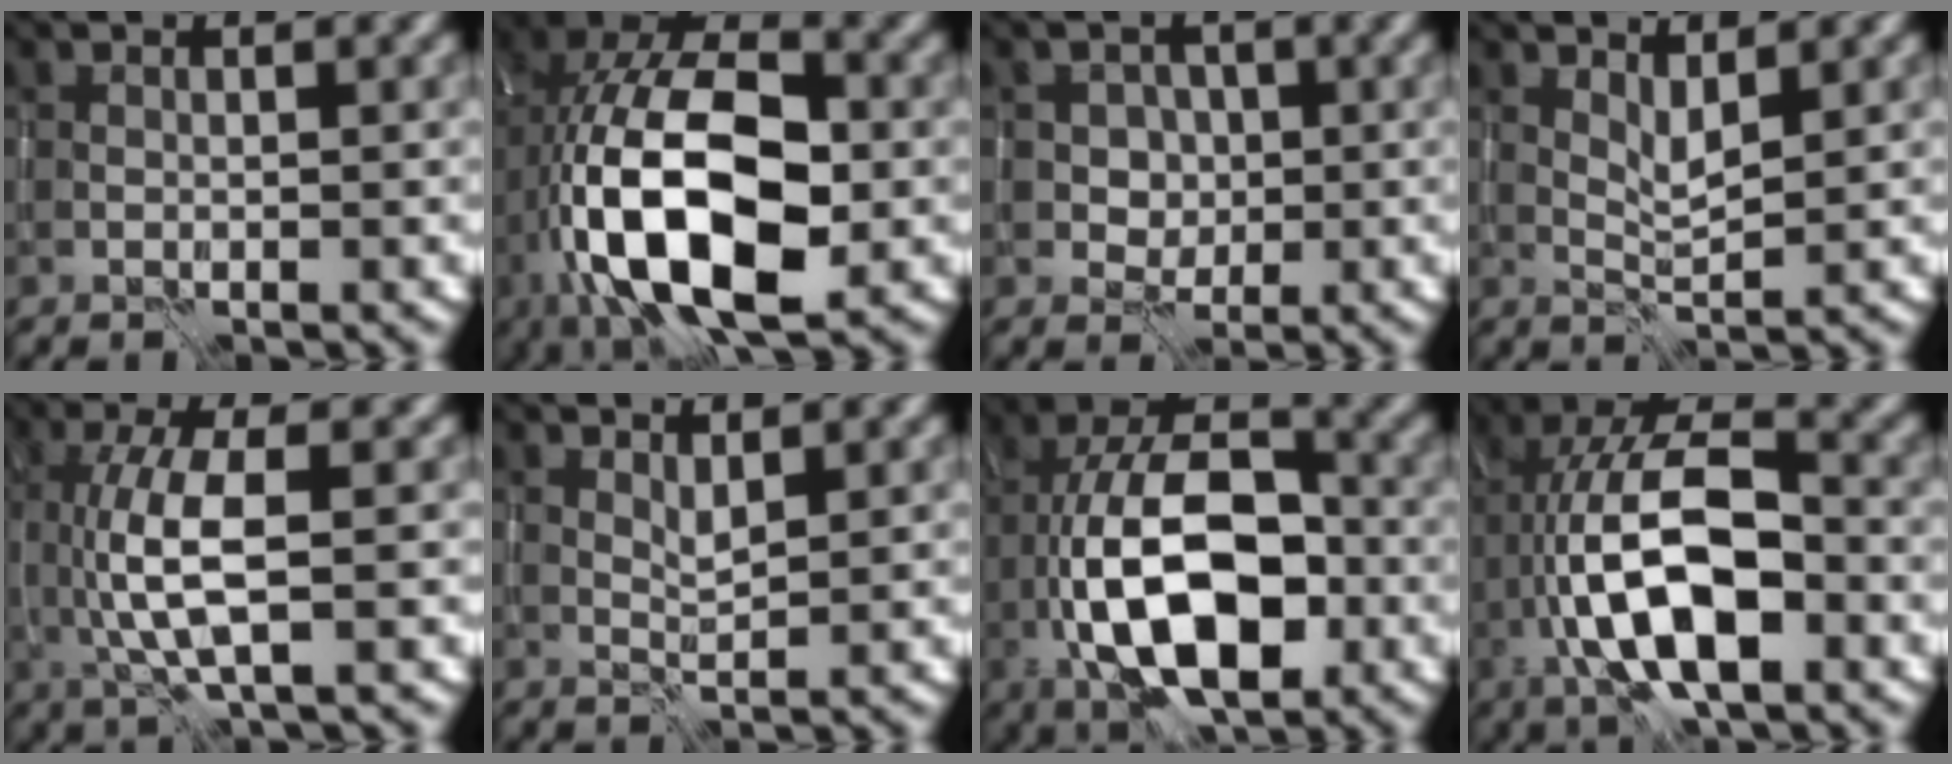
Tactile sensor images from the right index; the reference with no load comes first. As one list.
[{"total": 15.4, "force": [-3.2, 7.7, 12.9], "torque": [-0.235, 0.010, -0.059]}, {"total": 2.7, "force": [0.4, 2.4, 0.9], "torque": [-0.007, -0.003, 0.007]}, {"total": 1.7, "force": [1.1, 0.4, 1.3], "torque": [-0.028, -0.006, 0.023]}, {"total": 5.3, "force": [0.0, 1.5, 5.0], "torque": [-0.112, -0.004, 0.002]}, {"total": 1.1, "force": [0.8, 0.2, 0.7], "torque": [-0.018, -0.002, 0.017]}, {"total": 12.5, "force": [-4.1, 5.8, 10.3], "torque": [-0.182, 0.008, -0.081]}, {"total": 11.0, "force": [-3.0, 4.3, 9.7], "torque": [-0.181, 0.017, -0.059]}]